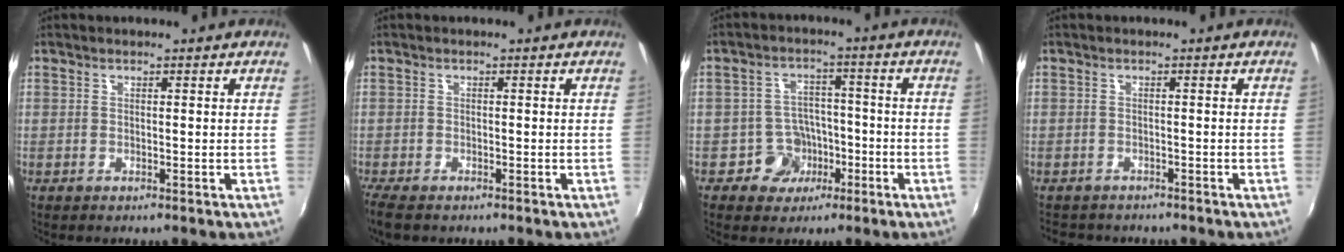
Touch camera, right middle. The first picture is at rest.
{"total": 4.1, "force": [-3.2, 1.3, 2.2], "torque": [-0.053, -0.019, -0.062]}
{"total": 6.8, "force": [-3.4, 5.8, 0.9], "torque": [-0.031, 0.027, -0.048]}
{"total": 5.2, "force": [-4.6, 2.2, 1.0], "torque": [-0.031, -0.007, -0.073]}